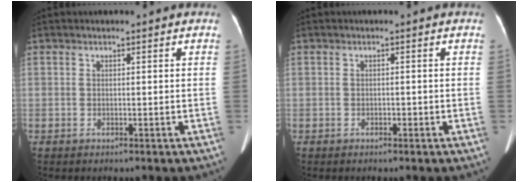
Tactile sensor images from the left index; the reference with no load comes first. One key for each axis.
{"total": 0.6, "fx": -0.5, "fy": 0.2, "fz": 0.2, "tx": -0.006, "ty": -0.001, "tz": -0.008}